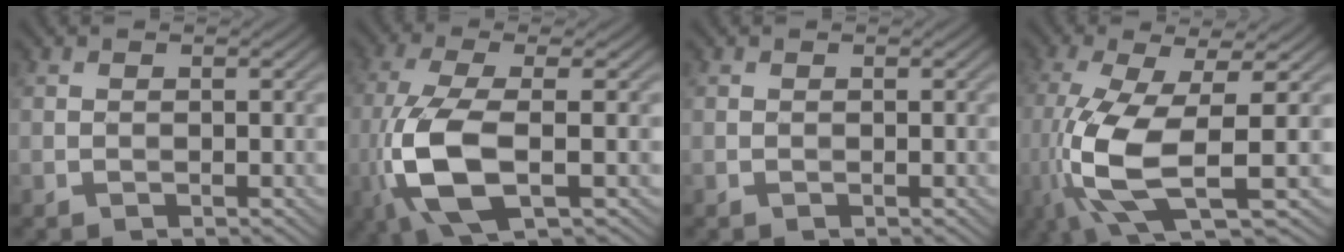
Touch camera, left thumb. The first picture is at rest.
{"total": 9.4, "force": [-2.3, 2.8, 8.6], "torque": [-0.200, 0.000, -0.050]}
{"total": 0.0}
{"total": 11.6, "force": [-2.7, 3.3, 10.8], "torque": [-0.243, -0.022, -0.050]}